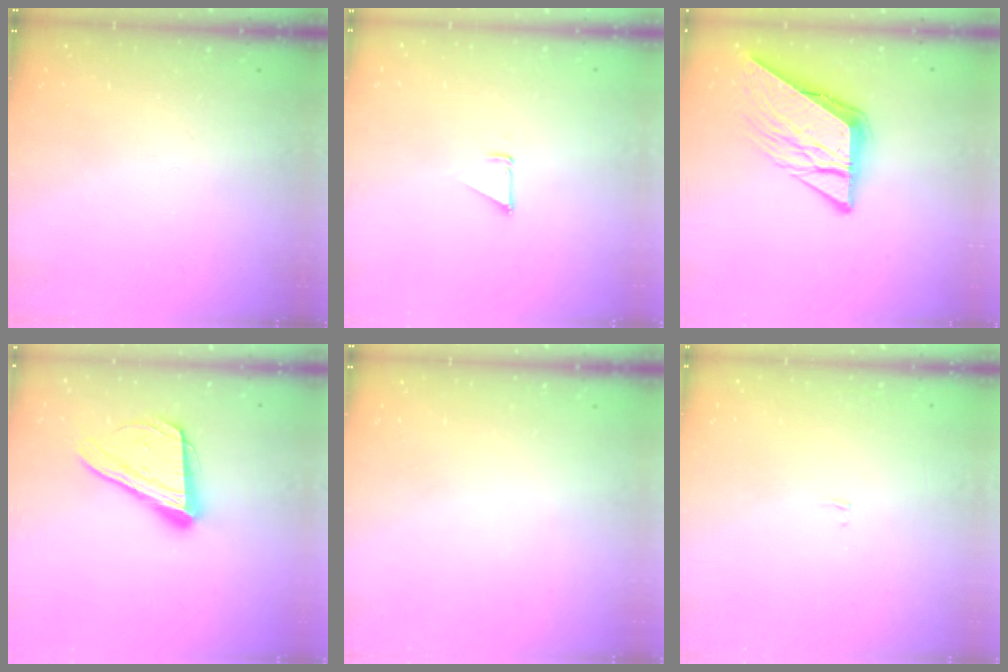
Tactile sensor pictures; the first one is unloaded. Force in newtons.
{"total": 1.5, "press": 1.5, "slide": 0.0}
{"total": 10.9, "press": 10.8, "slide": 1.1}
{"total": 17.8, "press": 17.7, "slide": 2.4}
{"total": 0.0}
{"total": 2.4, "press": 2.4, "slide": 0.2}